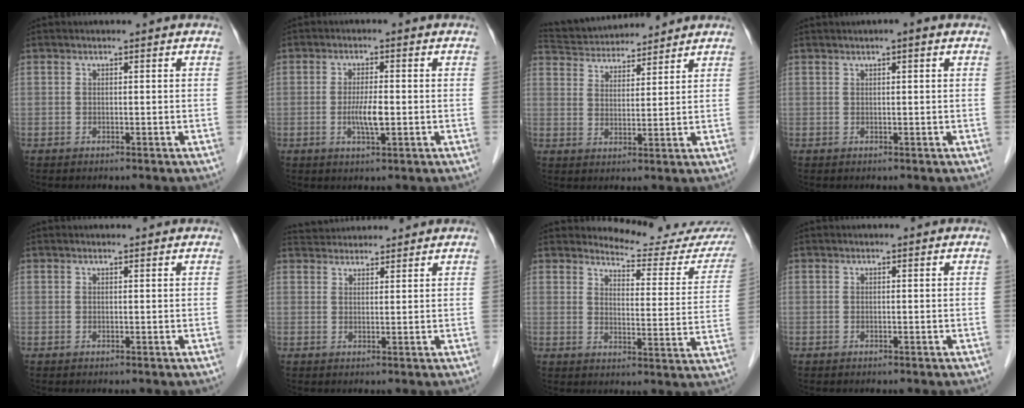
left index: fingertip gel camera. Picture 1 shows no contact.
{"total": 3.8, "force": [-0.8, 0.6, 3.7], "torque": [-0.075, -0.006, -0.014]}
{"total": 11.6, "force": [11.0, 2.2, 2.9], "torque": [-0.057, 0.030, 0.185]}
{"total": 1.5, "force": [0.8, 0.0, 1.3], "torque": [-0.023, 0.004, 0.008]}
{"total": 0.6, "force": [0.6, 0.1, 0.1], "torque": [-0.008, 0.005, 0.010]}
{"total": 5.6, "force": [5.5, 1.0, 0.8], "torque": [-0.015, 0.036, 0.086]}
{"total": 14.3, "force": [14.1, 1.3, 2.1], "torque": [-0.009, -0.088, 0.148]}
{"total": 0.0}